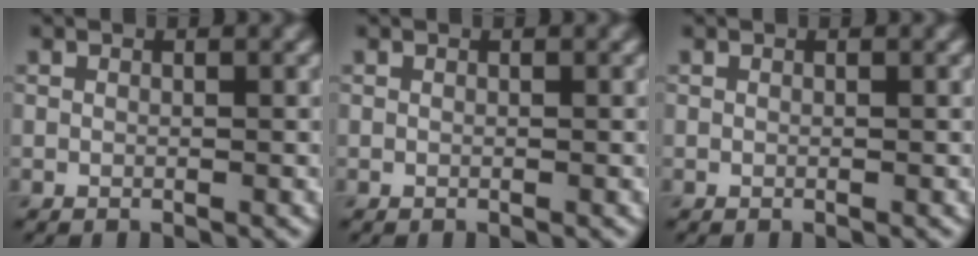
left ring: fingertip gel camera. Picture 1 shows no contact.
{"total": 0.0}
{"total": 0.0}